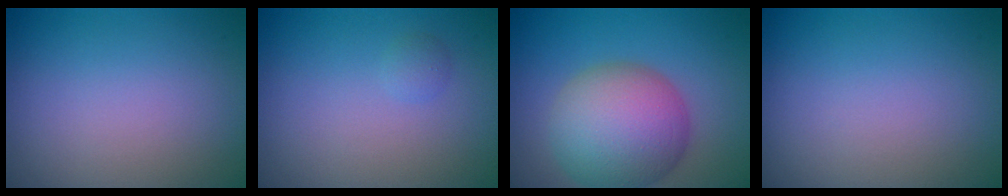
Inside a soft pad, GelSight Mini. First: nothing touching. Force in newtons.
{"total": 0.7, "press": 0.7, "slide": 0.1}
{"total": 9.0, "press": 9.0, "slide": 0.6}
{"total": 0.0}